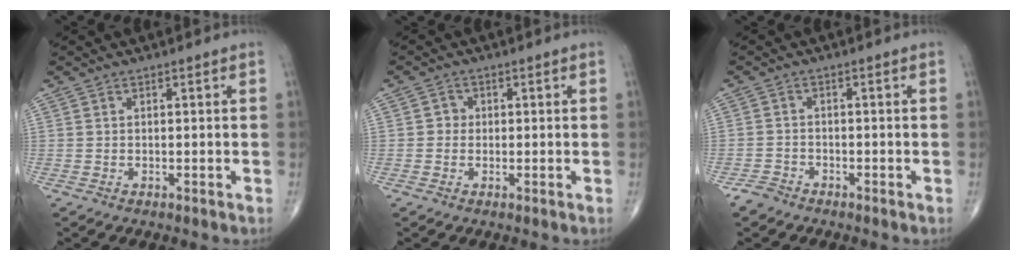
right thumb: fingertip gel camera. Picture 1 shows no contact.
{"total": 1.9, "force": [-0.1, 1.8, 0.6], "torque": [0.004, 0.006, -0.006]}
{"total": 2.4, "force": [-2.0, 1.2, 0.3], "torque": [-0.009, 0.006, -0.041]}